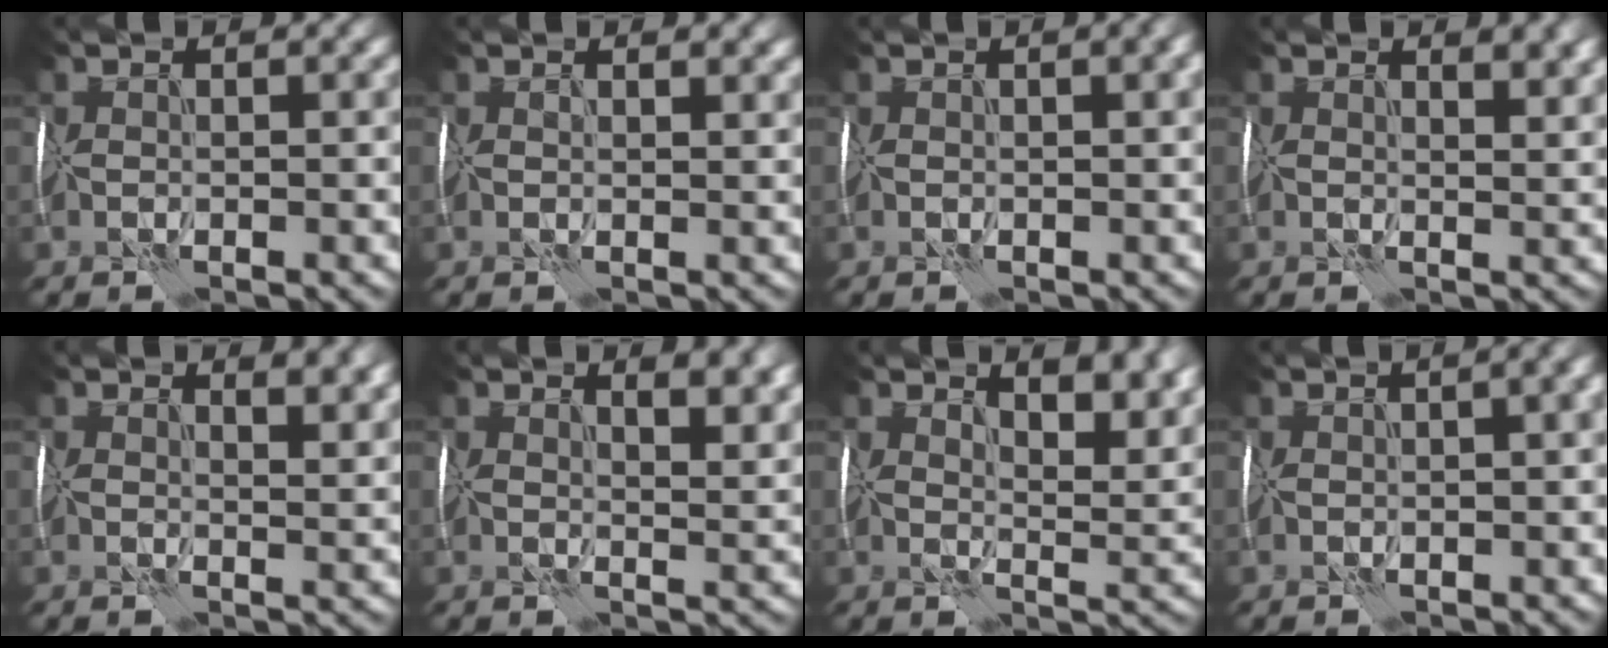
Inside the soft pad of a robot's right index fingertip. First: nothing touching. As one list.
[{"total": 1.5, "force": [1.0, 0.6, 1.0], "torque": [-0.013, -0.001, 0.018]}, {"total": 2.4, "force": [1.0, 0.7, 2.1], "torque": [-0.021, 0.006, 0.016]}, {"total": 3.9, "force": [2.4, 1.5, 2.7], "torque": [-0.022, 0.006, 0.031]}, {"total": 4.8, "force": [2.8, 2.0, 3.4], "torque": [-0.028, 0.006, 0.037]}, {"total": 6.3, "force": [3.4, 2.7, 4.5], "torque": [-0.035, 0.014, 0.042]}, {"total": 7.0, "force": [4.6, 2.7, 4.6], "torque": [-0.057, 0.007, 0.057]}, {"total": 6.4, "force": [1.4, 3.1, 5.4], "torque": [-0.045, 0.032, 0.014]}]